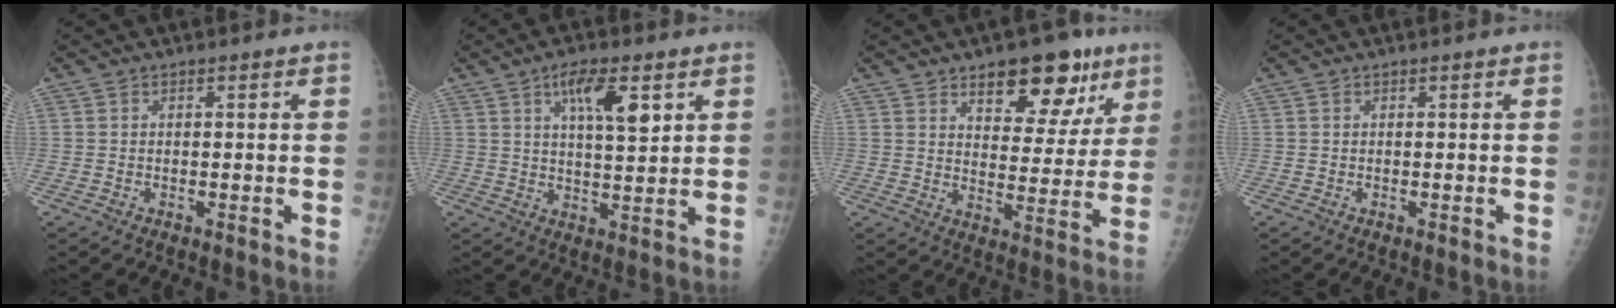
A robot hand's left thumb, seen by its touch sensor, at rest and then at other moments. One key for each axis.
{"total": 8.7, "fx": 3.9, "fy": 2.8, "fz": 7.3, "tx": -0.110, "ty": -0.016, "tz": 0.065}
{"total": 14.9, "fx": 8.8, "fy": 7.3, "fz": 9.6, "tx": -0.070, "ty": -0.043, "tz": 0.125}
{"total": 0.0}